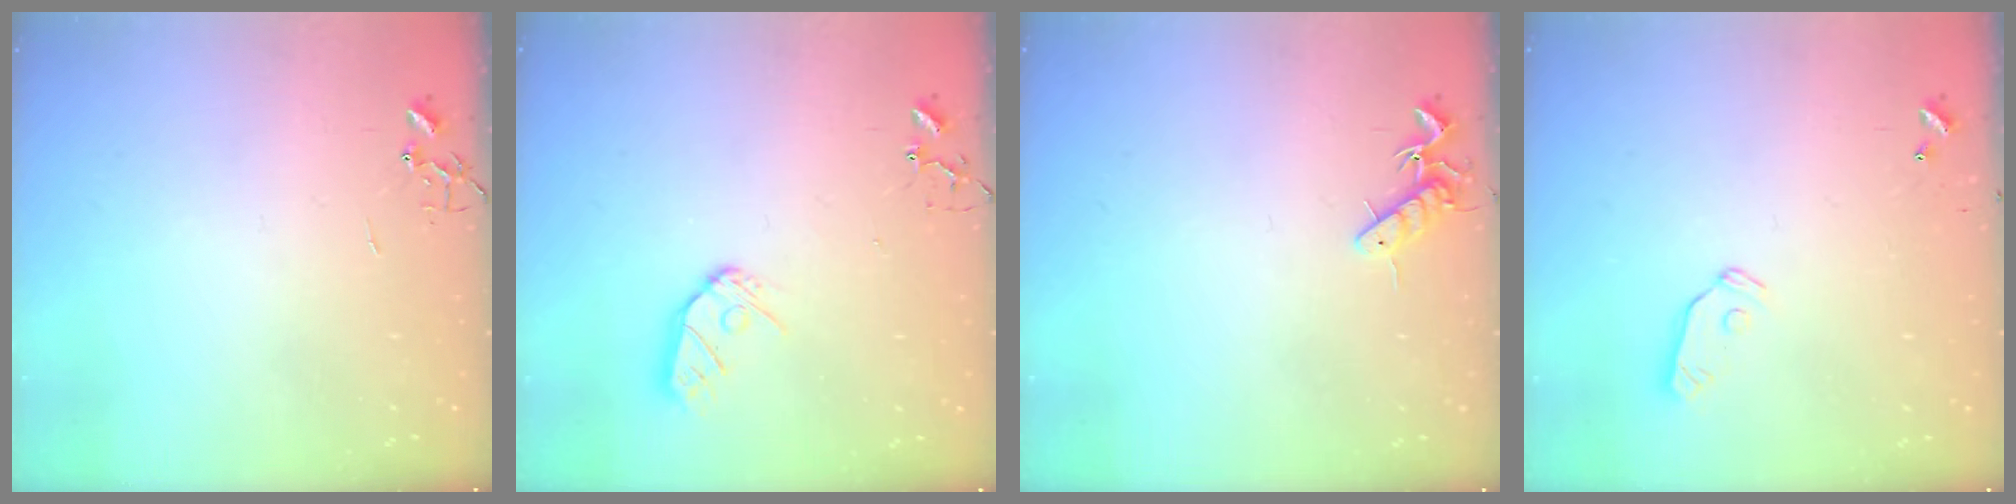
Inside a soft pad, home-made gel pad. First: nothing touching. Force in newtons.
{"total": 9.1, "press": 9.1, "slide": 0.9}
{"total": 7.6, "press": 7.5, "slide": 0.8}
{"total": 5.5, "press": 5.5, "slide": 0.2}